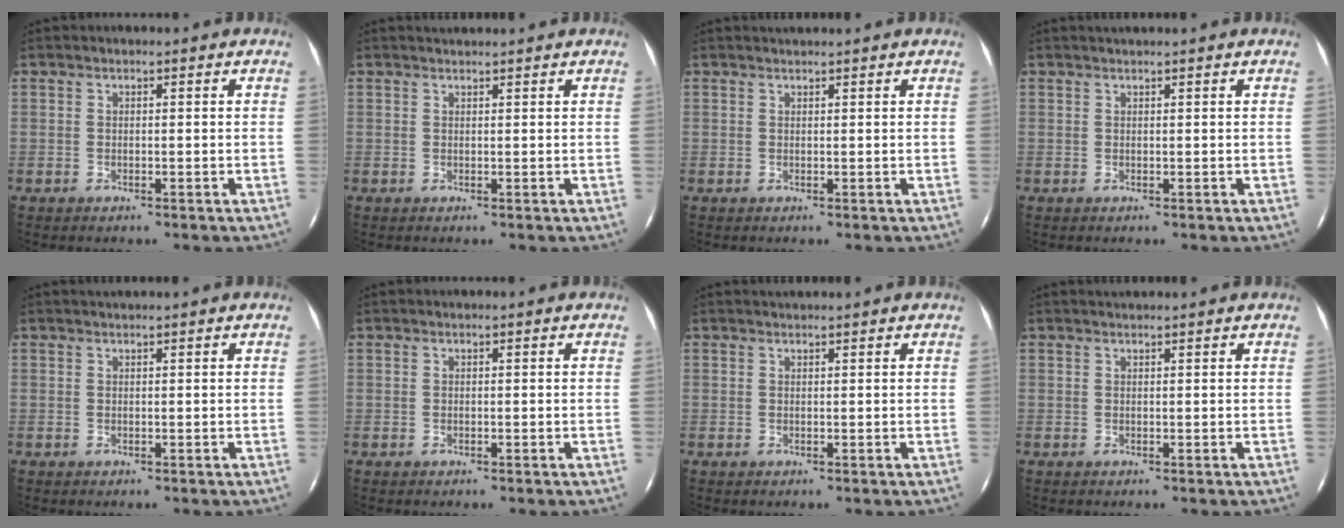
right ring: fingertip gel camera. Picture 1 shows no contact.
{"total": 1.5, "force": [1.4, -0.2, 0.2], "torque": [-0.010, -0.001, 0.021]}
{"total": 1.1, "force": [1.0, -0.2, 0.2], "torque": [-0.009, -0.002, 0.017]}
{"total": 0.9, "force": [0.8, -0.3, 0.3], "torque": [-0.013, -0.004, 0.012]}
{"total": 0.8, "force": [0.7, -0.3, 0.2], "torque": [-0.011, -0.003, 0.011]}
{"total": 0.0}
{"total": 1.0, "force": [1.0, -0.2, 0.2], "torque": [-0.009, -0.002, 0.017]}
{"total": 1.3, "force": [1.2, -0.2, 0.3], "torque": [-0.012, -0.002, 0.018]}